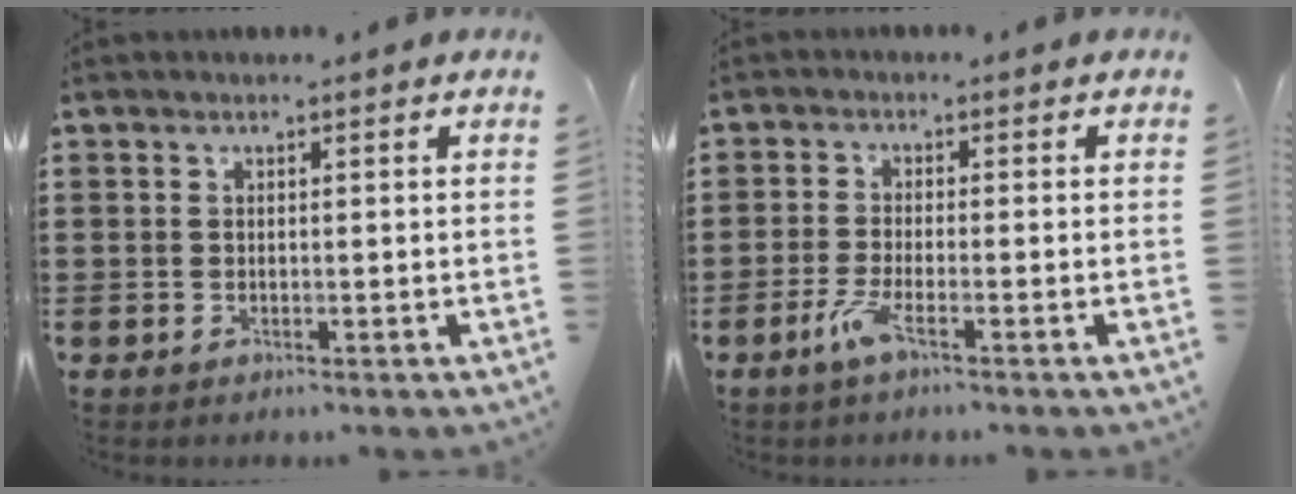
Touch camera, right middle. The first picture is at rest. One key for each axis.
{"total": 3.8, "fx": -2.1, "fy": 0.4, "fz": 3.1, "tx": -0.079, "ty": -0.013, "tz": -0.045}